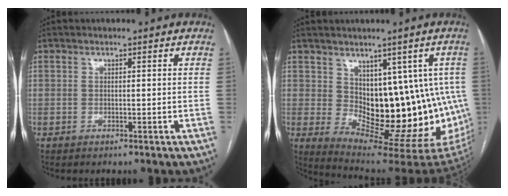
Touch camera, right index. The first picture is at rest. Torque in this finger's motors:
{"motor_torque": [2.01, 0.13, 0.65, 0.11]}